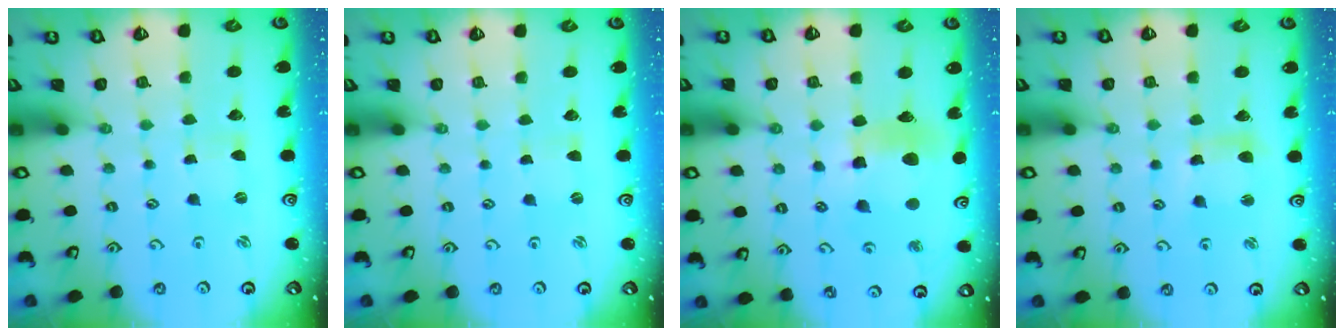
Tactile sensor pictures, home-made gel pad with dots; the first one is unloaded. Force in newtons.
{"total": 1.2, "press": 1.2, "slide": 0.4}
{"total": 12.8, "press": 12.7, "slide": 1.5}
{"total": 7.1, "press": 7.0, "slide": 0.9}